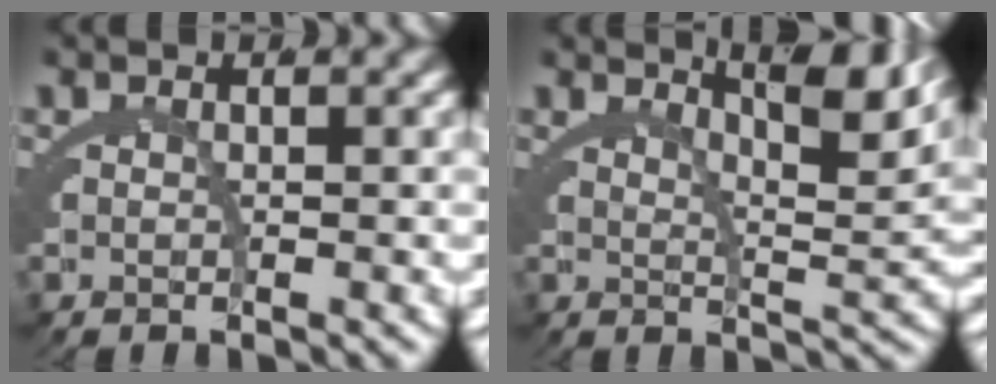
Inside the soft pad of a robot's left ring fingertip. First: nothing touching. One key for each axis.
{"total": 6.5, "fx": 4.5, "fy": 0.3, "fz": 4.7, "tx": -0.052, "ty": 0.001, "tz": 0.071}